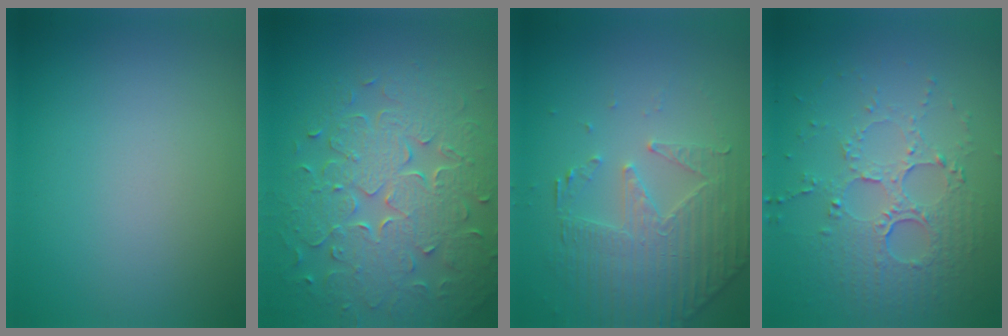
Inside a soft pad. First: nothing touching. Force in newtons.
{"total": 8.6, "press": 6.1, "slide": 6.1}
{"total": 4.9, "press": 3.7, "slide": 3.3}
{"total": 5.5, "press": 3.7, "slide": 4.1}